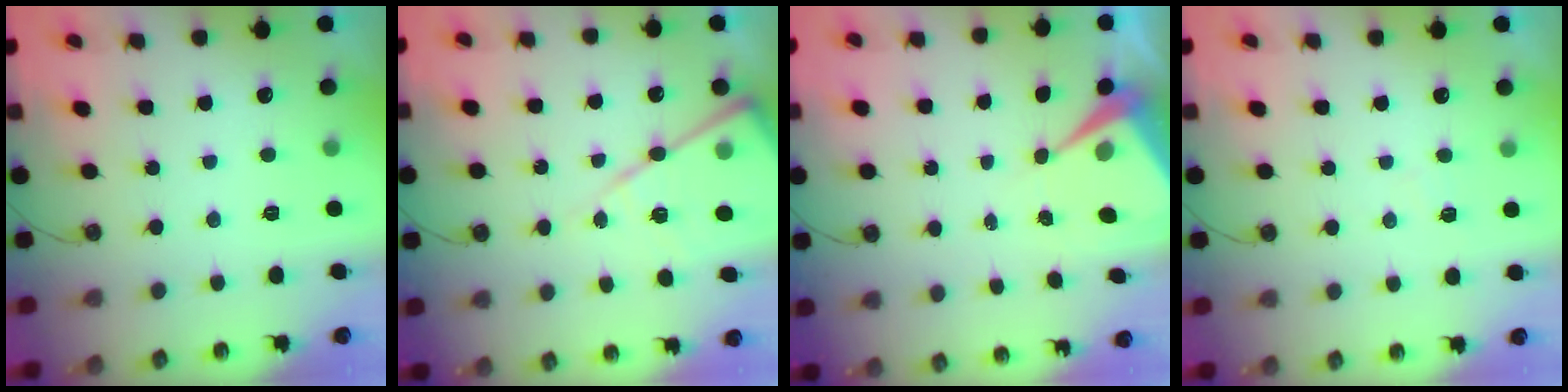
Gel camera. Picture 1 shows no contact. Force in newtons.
{"total": 13.7, "press": 13.7, "slide": 0.8}
{"total": 7.3, "press": 7.3, "slide": 0.7}
{"total": 4.8, "press": 4.8, "slide": 0.7}